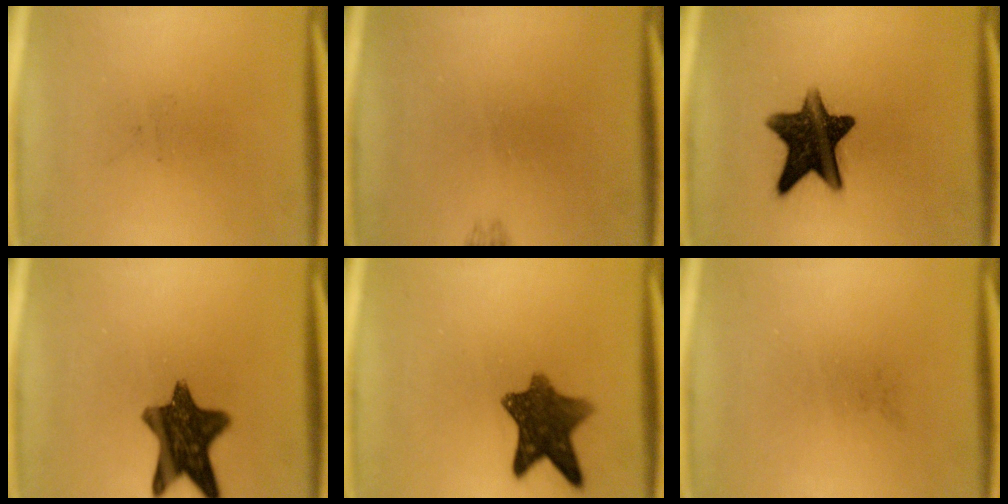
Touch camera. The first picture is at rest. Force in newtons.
{"total": 0.7}
{"total": 12.8}
{"total": 11.8}
{"total": 9.3}
{"total": 0.0}